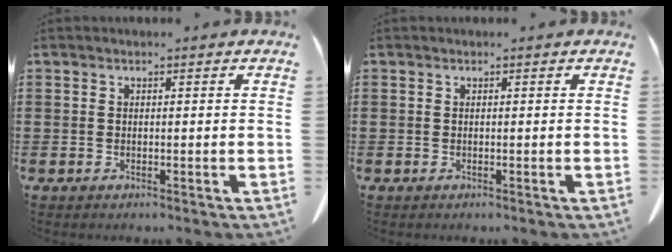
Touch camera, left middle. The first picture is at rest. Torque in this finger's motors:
{"motor_torque": [-0.03, 0.02, 0.00, 0.00]}